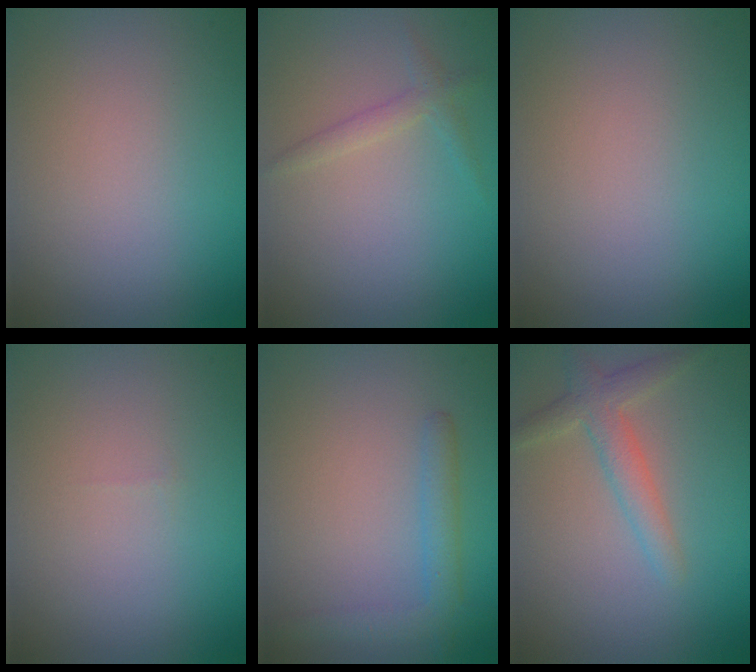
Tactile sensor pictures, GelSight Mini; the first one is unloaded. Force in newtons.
{"total": 1.3, "press": 1.3, "slide": 0.1}
{"total": 0.0}
{"total": 0.0}
{"total": 2.4, "press": 2.4, "slide": 0.2}
{"total": 2.7, "press": 2.7, "slide": 0.3}